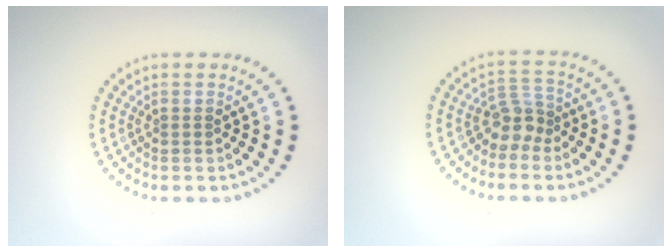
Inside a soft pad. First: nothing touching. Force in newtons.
{"total": 2.4, "press": 1.8, "slide": 1.6}